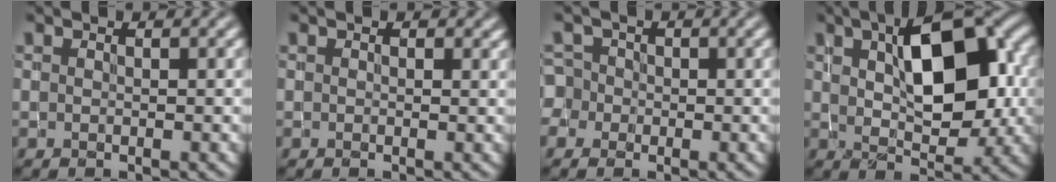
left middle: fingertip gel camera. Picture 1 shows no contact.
{"total": 0.8, "force": [0.4, 0.6, 0.3], "torque": [-0.002, -0.002, 0.010]}
{"total": 2.8, "force": [-0.2, 2.7, 0.6], "torque": [0.005, 0.027, -0.030]}
{"total": 9.2, "force": [2.2, 4.3, 7.8], "torque": [-0.117, 0.015, 0.032]}